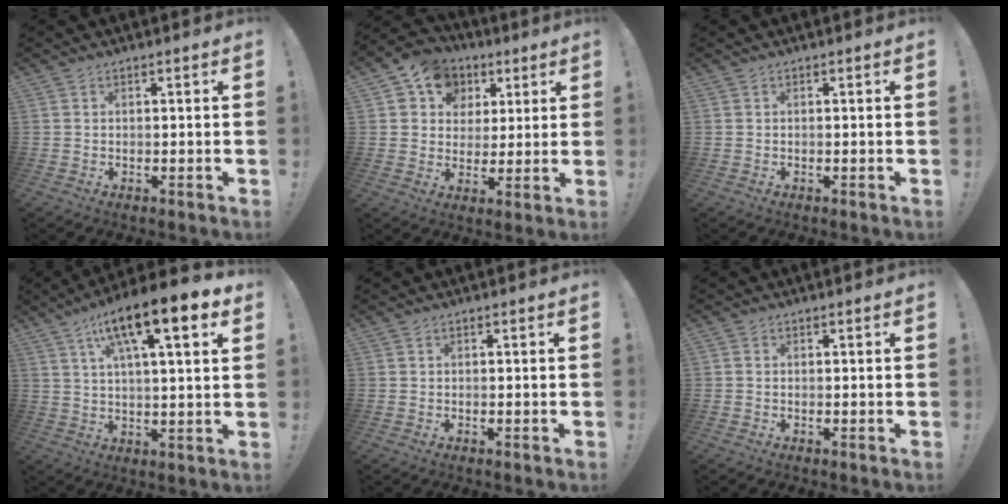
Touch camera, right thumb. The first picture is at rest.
{"total": 11.1, "force": [4.6, 9.5, 3.3], "torque": [-0.045, -0.021, 0.091]}
{"total": 0.0}
{"total": 14.2, "force": [7.0, 3.1, 12.0], "torque": [-0.189, -0.029, 0.104]}
{"total": 0.0}
{"total": 0.6, "force": [0.0, 0.5, -0.3], "torque": [0.004, 0.002, -0.001]}